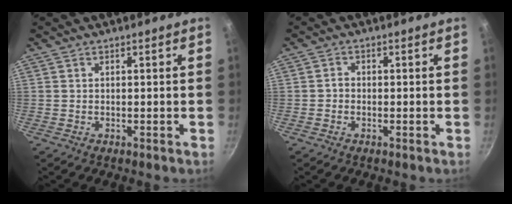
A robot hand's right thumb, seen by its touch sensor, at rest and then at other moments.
{"total": 1.3, "force": [-0.5, 1.1, 0.5], "torque": [-0.003, 0.005, -0.012]}